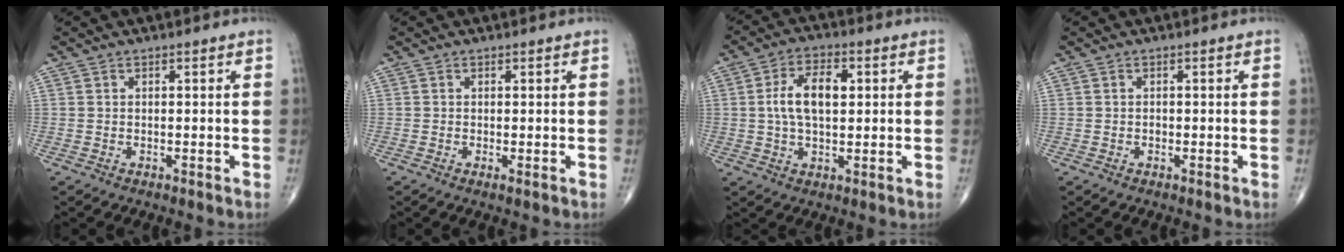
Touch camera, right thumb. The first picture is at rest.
{"total": 0.6, "force": [-0.2, 0.1, 0.6], "torque": [-0.014, -0.003, -0.005]}
{"total": 9.0, "force": [1.2, 4.8, 7.5], "torque": [-0.135, 0.011, 0.019]}
{"total": 0.5, "force": [-0.2, 0.4, 0.3], "torque": [-0.004, 0.001, -0.005]}